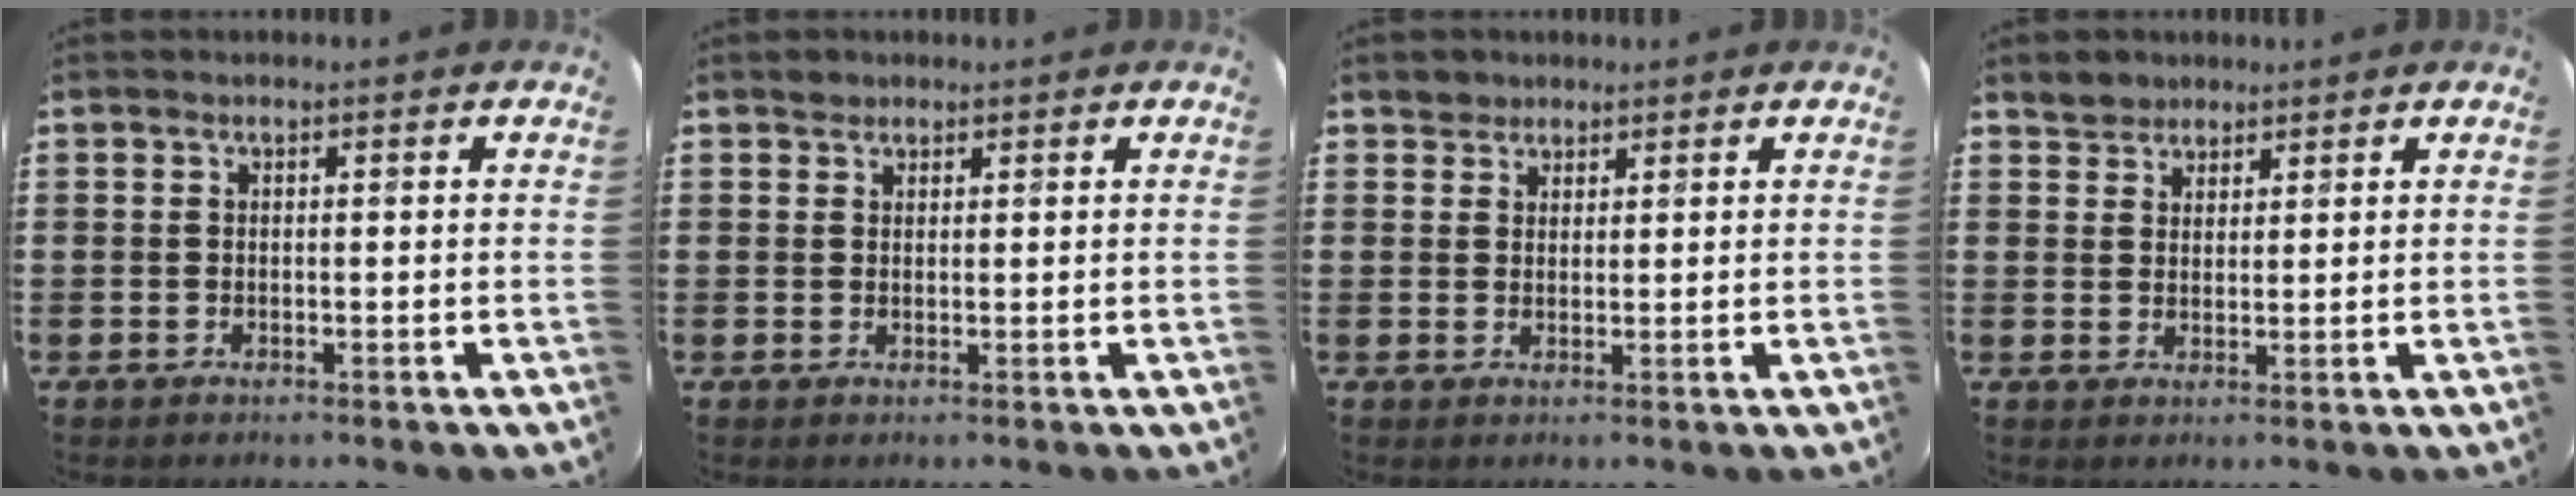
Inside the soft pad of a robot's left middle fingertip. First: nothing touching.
{"total": 1.0, "force": [0.9, 0.4, 0.0], "torque": [0.007, -0.002, 0.017]}
{"total": 2.2, "force": [1.8, 1.1, -0.2], "torque": [0.008, 0.001, 0.036]}
{"total": 2.7, "force": [2.4, 1.1, -0.4], "torque": [0.008, 0.001, 0.047]}